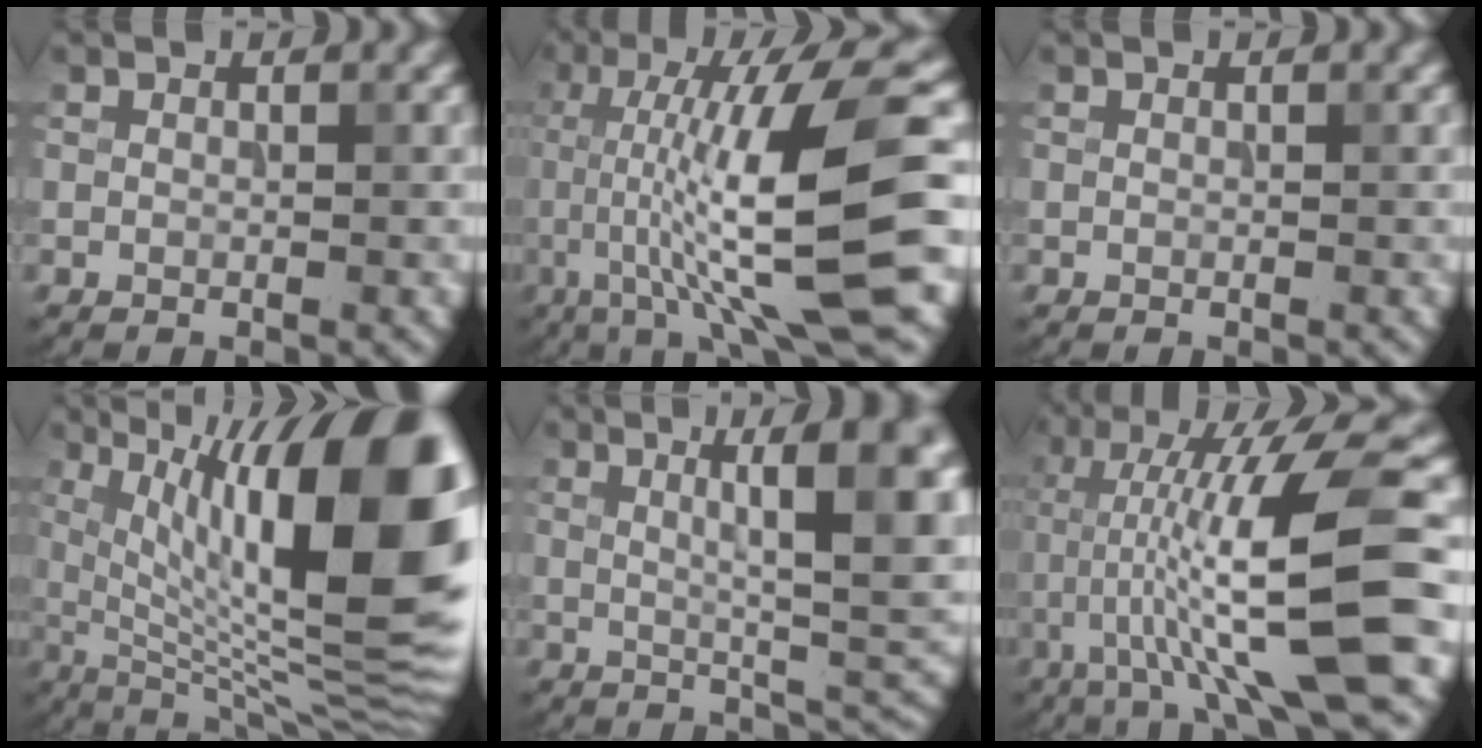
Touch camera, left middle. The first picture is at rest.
{"total": 12.6, "force": [-0.7, 2.5, 12.4], "torque": [-0.192, 0.009, -0.013]}
{"total": 0.0}
{"total": 17.2, "force": [4.1, 5.5, 15.8], "torque": [-0.224, 0.009, 0.067]}
{"total": 10.4, "force": [2.6, 2.7, 9.7], "torque": [-0.119, 0.010, 0.041]}
{"total": 11.7, "force": [-1.7, 1.6, 11.5], "torque": [-0.189, 0.014, -0.027]}